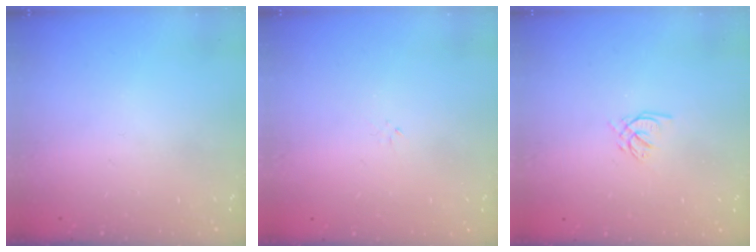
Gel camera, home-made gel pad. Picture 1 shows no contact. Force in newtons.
{"total": 0.0}
{"total": 2.4, "press": 2.4, "slide": 0.3}